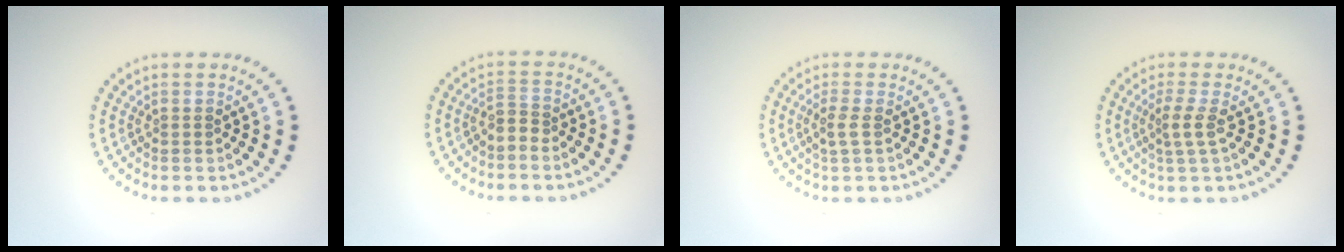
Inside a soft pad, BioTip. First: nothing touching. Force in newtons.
{"total": 1.7, "press": 1.2, "slide": 1.2}
{"total": 1.5, "press": 1.3, "slide": 0.6}
{"total": 1.8, "press": 1.3, "slide": 1.2}